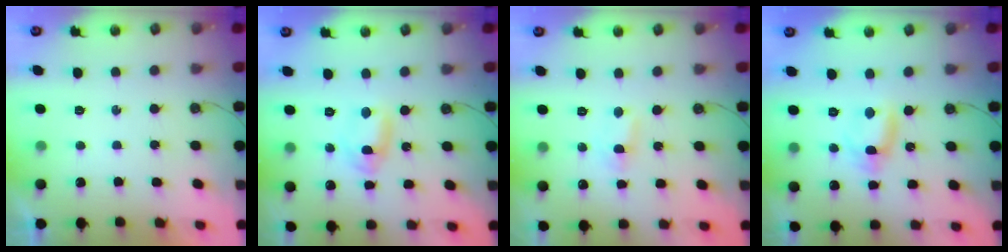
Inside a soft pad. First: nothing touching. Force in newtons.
{"total": 3.6, "press": 3.5, "slide": 0.9}
{"total": 1.0, "press": 0.9, "slide": 0.6}
{"total": 5.9, "press": 4.9, "slide": 3.2}